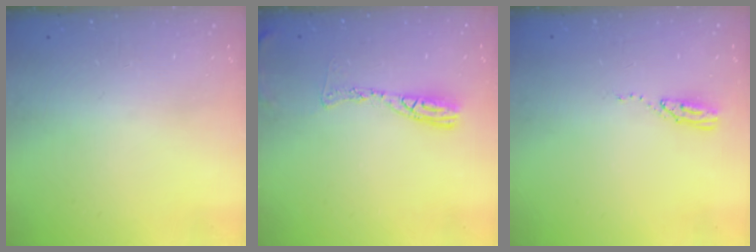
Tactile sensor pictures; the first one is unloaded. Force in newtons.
{"total": 9.2, "press": 9.2, "slide": 0.9}
{"total": 3.8, "press": 3.8, "slide": 0.3}